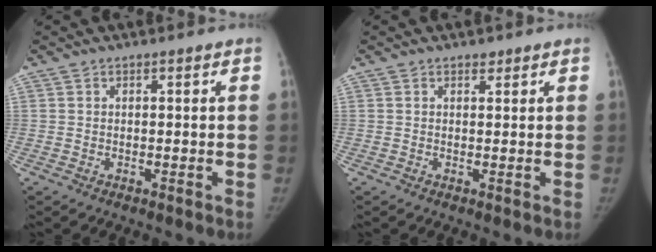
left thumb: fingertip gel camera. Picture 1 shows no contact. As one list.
[{"total": 1.3, "force": [1.0, 0.7, 0.5], "torque": [-0.001, -0.006, 0.012]}]